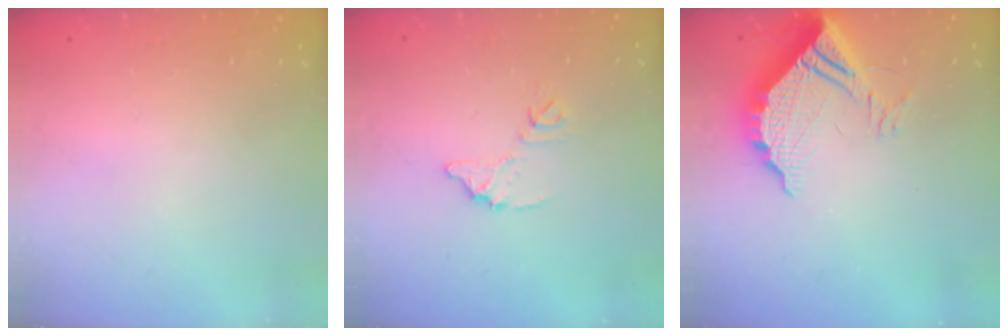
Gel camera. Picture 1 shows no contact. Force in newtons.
{"total": 7.8, "press": 7.8, "slide": 0.3}
{"total": 13.6, "press": 13.6, "slide": 1.1}